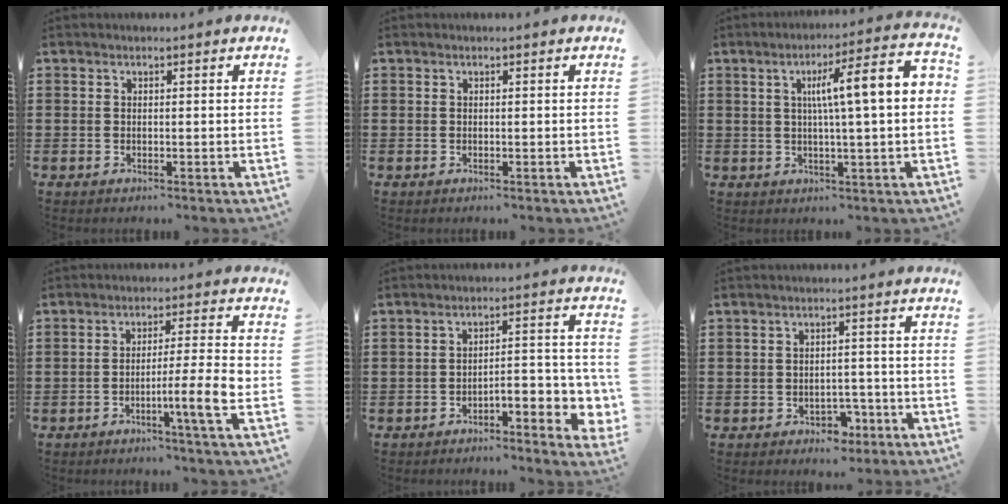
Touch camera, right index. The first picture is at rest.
{"total": 0.0}
{"total": 9.0, "force": [1.4, 0.5, 8.9], "torque": [-0.161, -0.001, 0.012]}
{"total": 8.0, "force": [-2.6, -0.3, 7.6], "torque": [-0.132, -0.012, -0.048]}
{"total": 4.4, "force": [-2.8, 1.2, 3.2], "torque": [-0.054, 0.004, -0.054]}
{"total": 2.9, "force": [-1.8, 1.9, 1.3], "torque": [-0.028, 0.004, -0.038]}